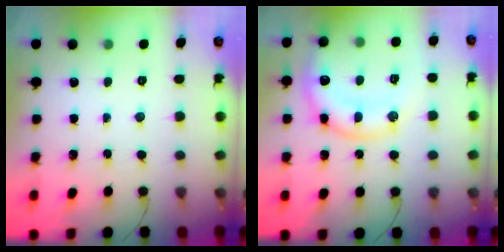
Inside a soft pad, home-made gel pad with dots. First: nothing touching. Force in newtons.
{"total": 15.4, "press": 15.3, "slide": 1.5}